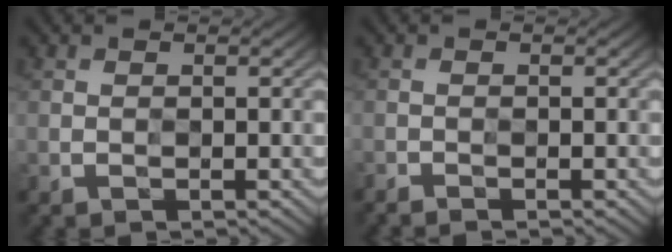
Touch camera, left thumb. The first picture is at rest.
{"total": 1.5, "force": [-1.3, 0.0, 0.9], "torque": [-0.016, -0.002, -0.022]}